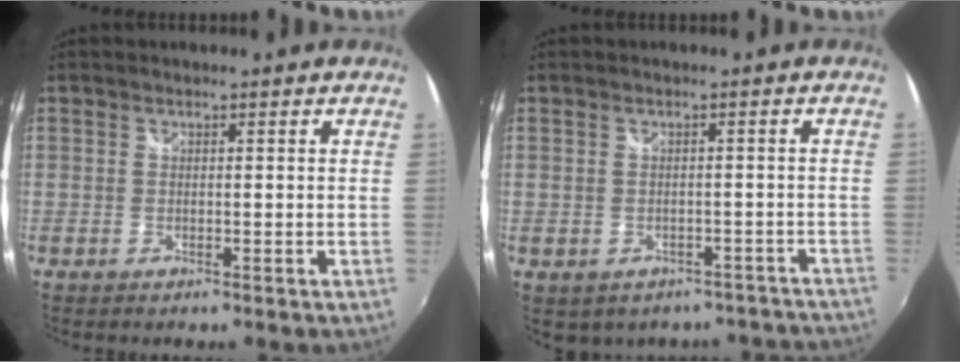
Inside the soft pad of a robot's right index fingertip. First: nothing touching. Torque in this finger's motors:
{"motor_torque": [-0.91, -0.66, -0.18, -0.10]}